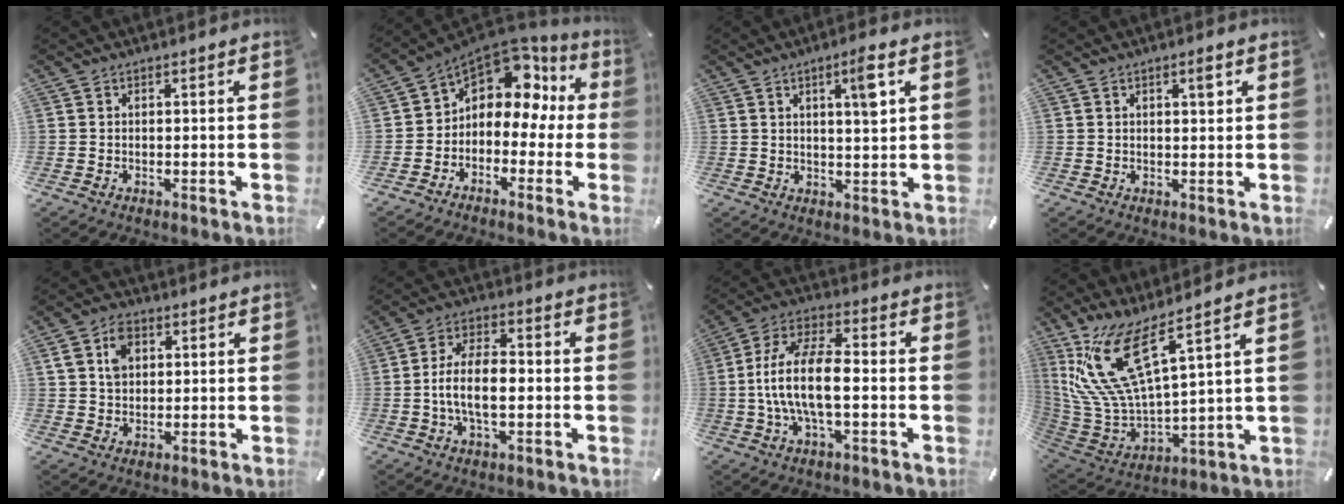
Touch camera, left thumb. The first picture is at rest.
{"total": 9.1, "force": [3.2, 6.8, 5.1], "torque": [-0.084, -0.031, 0.055]}
{"total": 6.2, "force": [2.7, 0.9, 5.5], "torque": [-0.080, -0.012, 0.037]}
{"total": 2.7, "force": [1.1, 1.1, 2.2], "torque": [-0.030, -0.001, 0.014]}
{"total": 6.7, "force": [2.2, 5.1, 3.8], "torque": [-0.071, 0.006, 0.041]}
{"total": 10.0, "force": [-1.6, 5.0, 8.5], "torque": [-0.171, 0.011, -0.029]}
{"total": 13.0, "force": [-1.9, 5.3, 11.7], "torque": [-0.242, 0.001, -0.037]}
{"total": 15.9, "force": [9.8, 5.3, 11.4], "torque": [-0.286, -0.065, 0.172]}